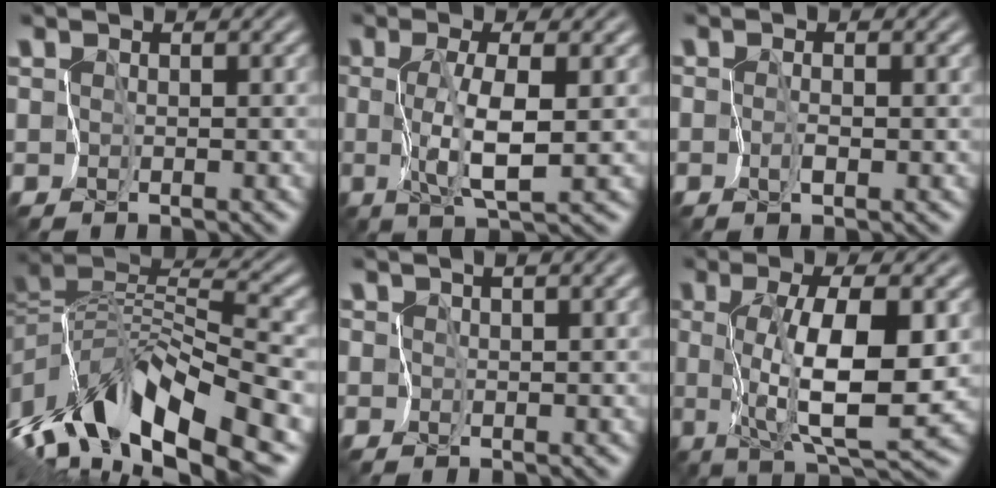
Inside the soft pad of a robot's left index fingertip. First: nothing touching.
{"total": 3.8, "force": [0.0, 0.2, 3.8], "torque": [-0.082, -0.003, 0.002]}
{"total": 0.8, "force": [-0.5, 0.2, 0.6], "torque": [-0.015, -0.004, -0.008]}
{"total": 11.4, "force": [-3.5, 4.5, 9.9], "torque": [-0.188, 0.006, -0.054]}
{"total": 2.5, "force": [0.8, 1.0, 2.1], "torque": [-0.031, 0.002, 0.010]}
{"total": 7.6, "force": [0.2, 1.5, 7.4], "torque": [-0.123, -0.008, 0.007]}